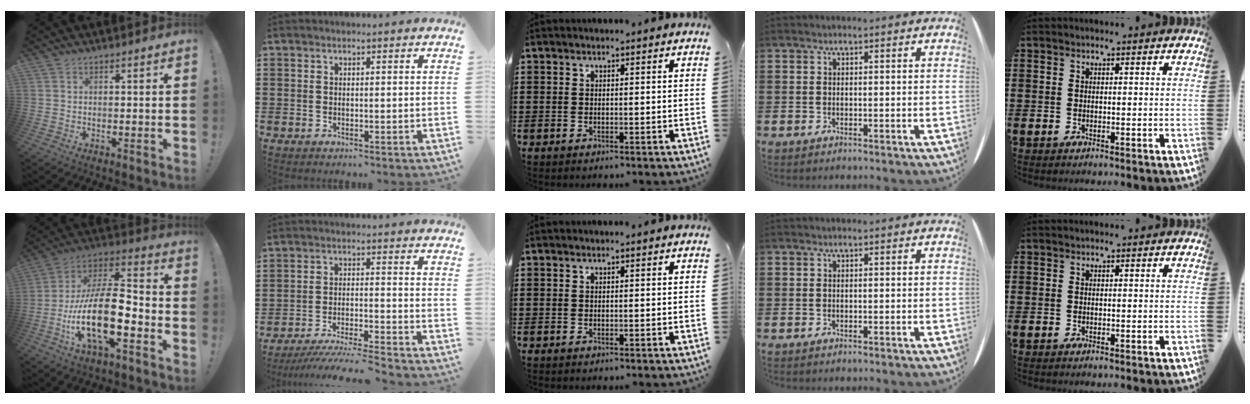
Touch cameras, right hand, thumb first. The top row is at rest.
{"thumb": {"total": 22.1, "force": [-6.7, 8.3, 19.3], "torque": [-0.387, 0.025, -0.112]}, "index": {"total": 5.4, "force": [-5.1, -0.6, 1.7], "torque": [-0.036, -0.018, -0.101]}}